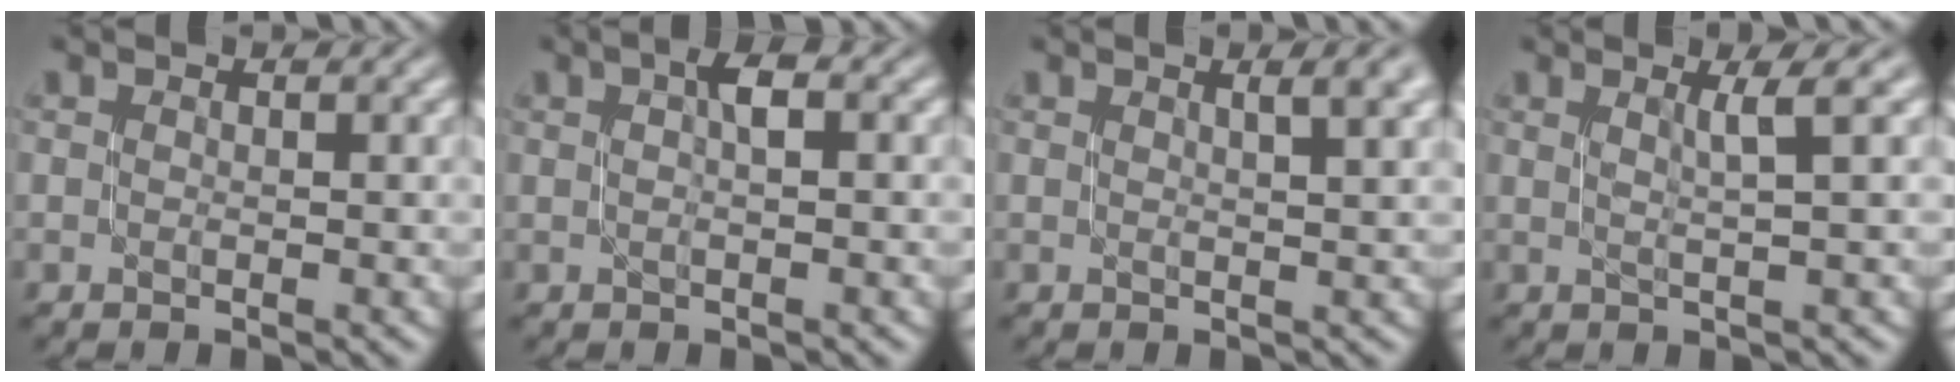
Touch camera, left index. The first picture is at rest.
{"total": 1.8, "force": [0.4, 0.4, 1.7], "torque": [-0.025, 0.006, 0.003]}
{"total": 3.9, "force": [1.4, 1.3, 3.4], "torque": [-0.023, 0.012, 0.010]}
{"total": 2.3, "force": [0.9, 0.2, 2.1], "torque": [-0.032, 0.003, 0.013]}